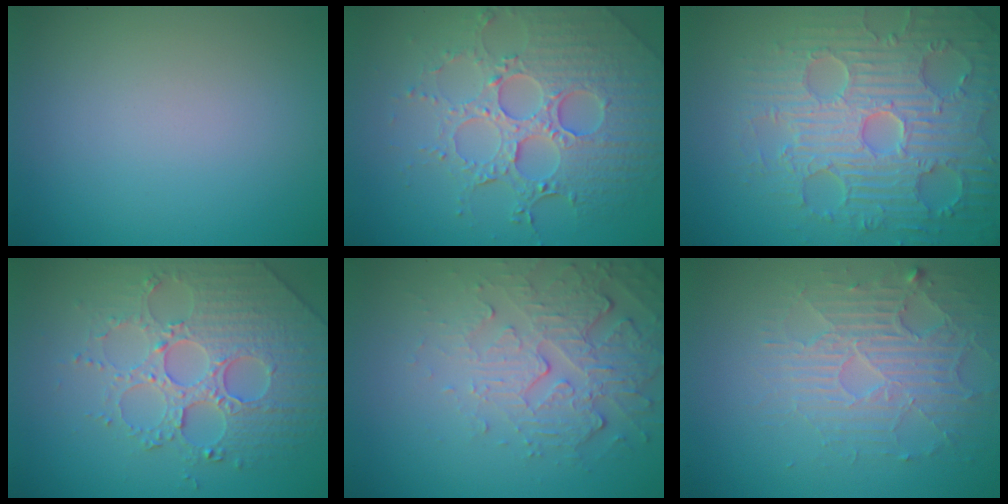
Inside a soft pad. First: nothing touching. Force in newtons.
{"total": 7.1, "press": 5.5, "slide": 4.6}
{"total": 8.7, "press": 6.5, "slide": 5.9}
{"total": 5.2, "press": 5.0, "slide": 1.6}
{"total": 5.5, "press": 3.5, "slide": 4.2}
{"total": 3.8, "press": 3.4, "slide": 1.8}